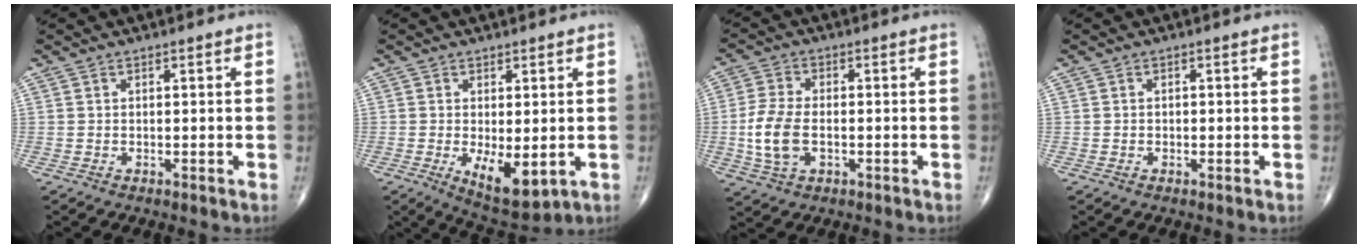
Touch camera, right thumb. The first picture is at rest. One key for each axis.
{"total": 8.3, "fx": -1.6, "fy": 3.6, "fz": 7.3, "tx": -0.105, "ty": -0.023, "tz": -0.013}
{"total": 8.4, "fx": -1.3, "fy": 4.9, "fz": 6.7, "tx": -0.146, "ty": 0.005, "tz": -0.026}
{"total": 0.6, "fx": -0.1, "fy": 0.5, "fz": 0.3, "tx": -0.004, "ty": 0.001, "tz": -0.002}